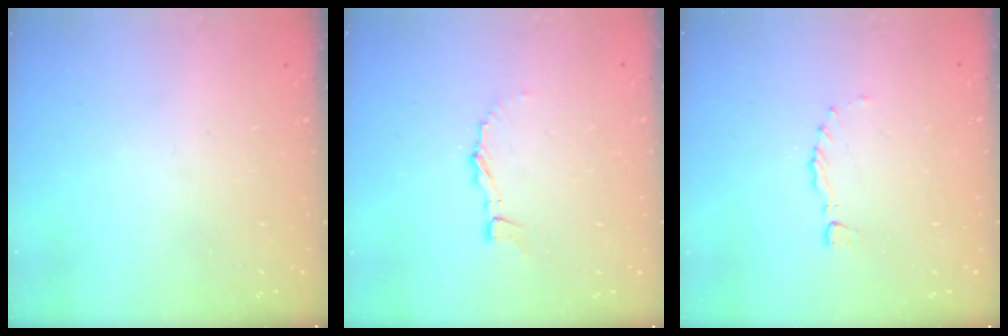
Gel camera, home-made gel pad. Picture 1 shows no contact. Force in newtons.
{"total": 3.6, "press": 3.6, "slide": 0.3}
{"total": 0.0}